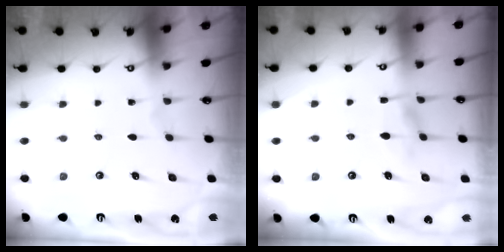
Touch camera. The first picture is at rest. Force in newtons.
{"total": 2.2, "press": 1.9, "slide": 1.2}